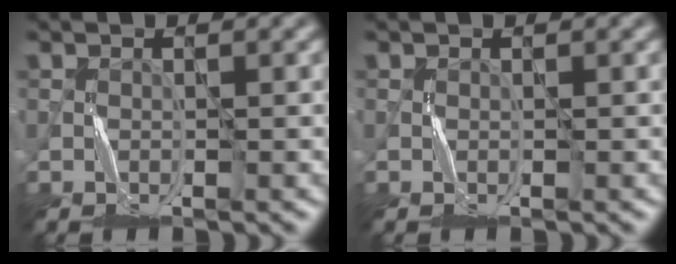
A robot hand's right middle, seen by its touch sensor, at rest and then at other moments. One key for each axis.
{"total": 0.0}